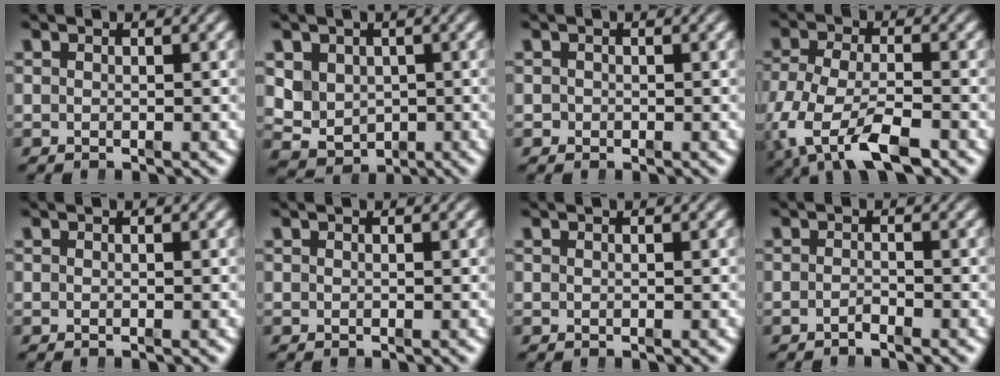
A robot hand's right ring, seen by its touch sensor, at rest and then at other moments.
{"total": 7.0, "force": [-0.6, 6.3, 3.1], "torque": [-0.094, -0.045, 0.010]}
{"total": 0.7, "force": [-0.4, 0.6, -0.1], "torque": [0.000, -0.006, -0.005]}
{"total": 8.6, "force": [-3.1, 5.1, 6.1], "torque": [-0.138, -0.045, -0.034]}
{"total": 0.0}
{"total": 0.0}
{"total": 0.0}
{"total": 1.2, "force": [-1.1, 0.0, 0.4], "torque": [-0.005, -0.001, -0.023]}